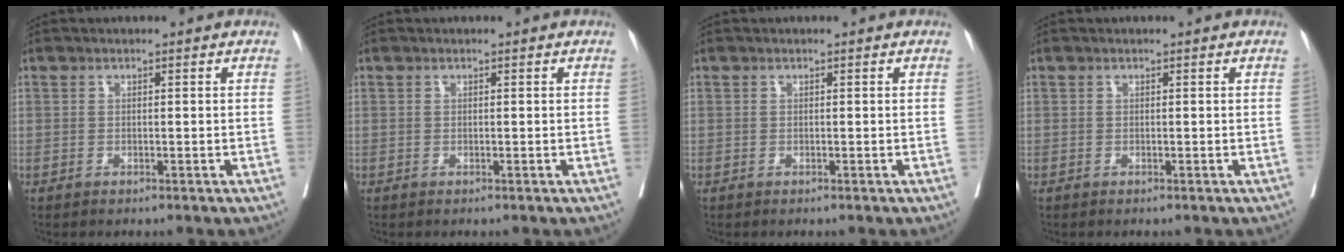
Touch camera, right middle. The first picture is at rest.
{"total": 0.0}
{"total": 0.0}
{"total": 0.0}